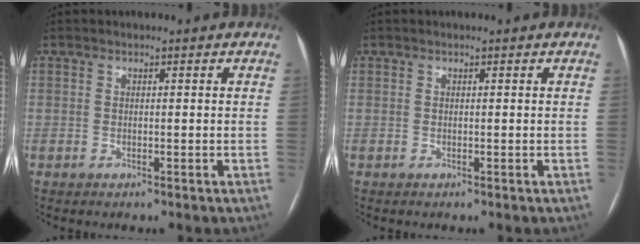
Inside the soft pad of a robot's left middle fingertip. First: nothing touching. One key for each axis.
{"total": 0.0}